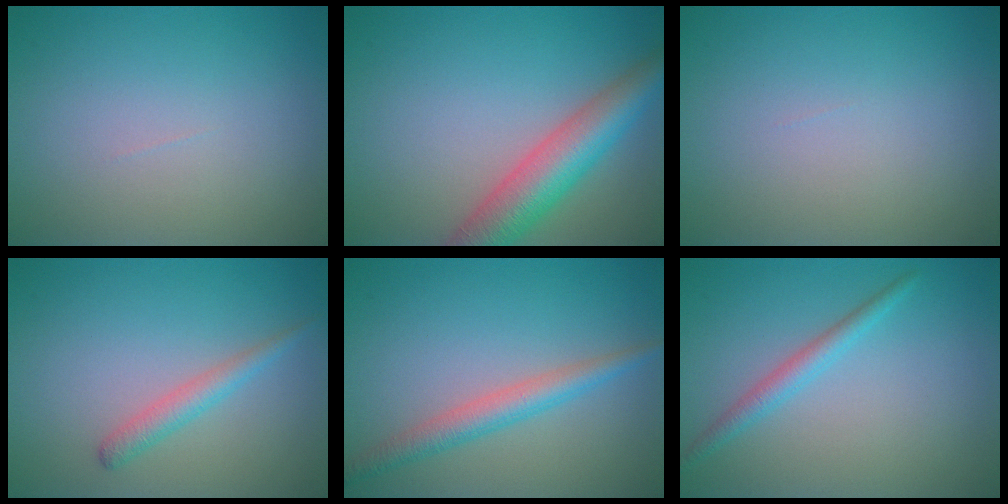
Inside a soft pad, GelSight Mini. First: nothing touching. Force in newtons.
{"total": 6.6, "press": 6.6, "slide": 0.3}
{"total": 0.0}
{"total": 1.9, "press": 1.9, "slide": 0.0}
{"total": 2.9, "press": 2.9, "slide": 0.1}
{"total": 2.0, "press": 1.9, "slide": 0.1}